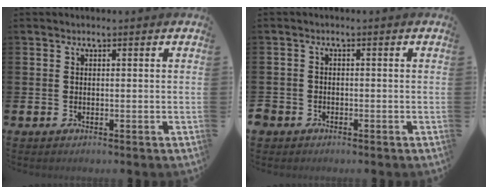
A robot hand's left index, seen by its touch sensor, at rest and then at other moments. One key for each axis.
{"total": 1.6, "fx": -1.3, "fy": 0.9, "fz": -0.1, "tx": -0.001, "ty": 0.000, "tz": -0.031}